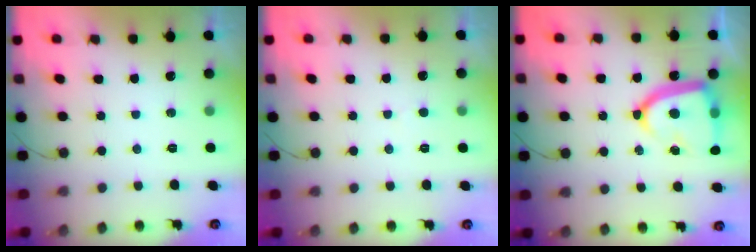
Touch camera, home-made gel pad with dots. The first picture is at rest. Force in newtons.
{"total": 3.8, "press": 3.8, "slide": 0.4}
{"total": 16.7, "press": 16.6, "slide": 1.5}